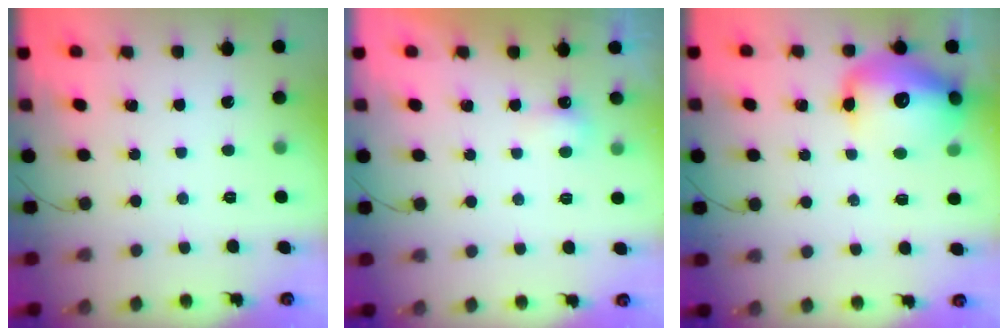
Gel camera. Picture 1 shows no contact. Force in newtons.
{"total": 3.2, "press": 3.1, "slide": 0.8}
{"total": 15.7, "press": 15.4, "slide": 3.4}